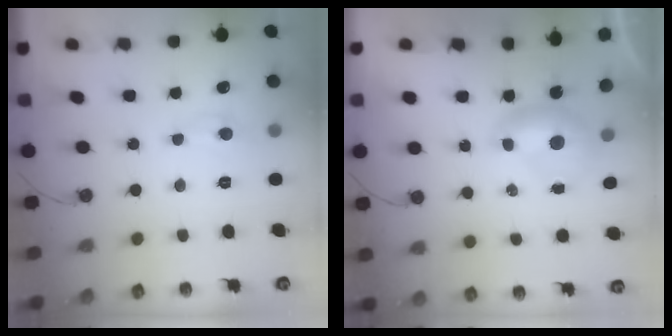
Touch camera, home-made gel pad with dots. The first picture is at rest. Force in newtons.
{"total": 0.0}